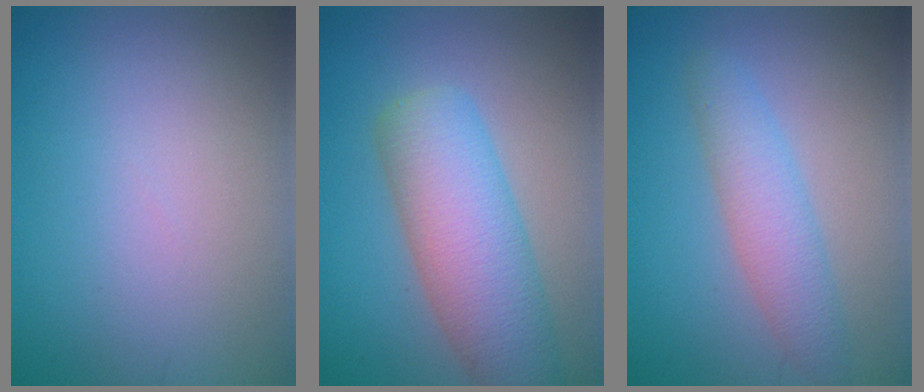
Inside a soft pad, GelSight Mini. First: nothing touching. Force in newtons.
{"total": 7.5, "press": 7.5, "slide": 0.2}
{"total": 3.5, "press": 3.5, "slide": 0.0}